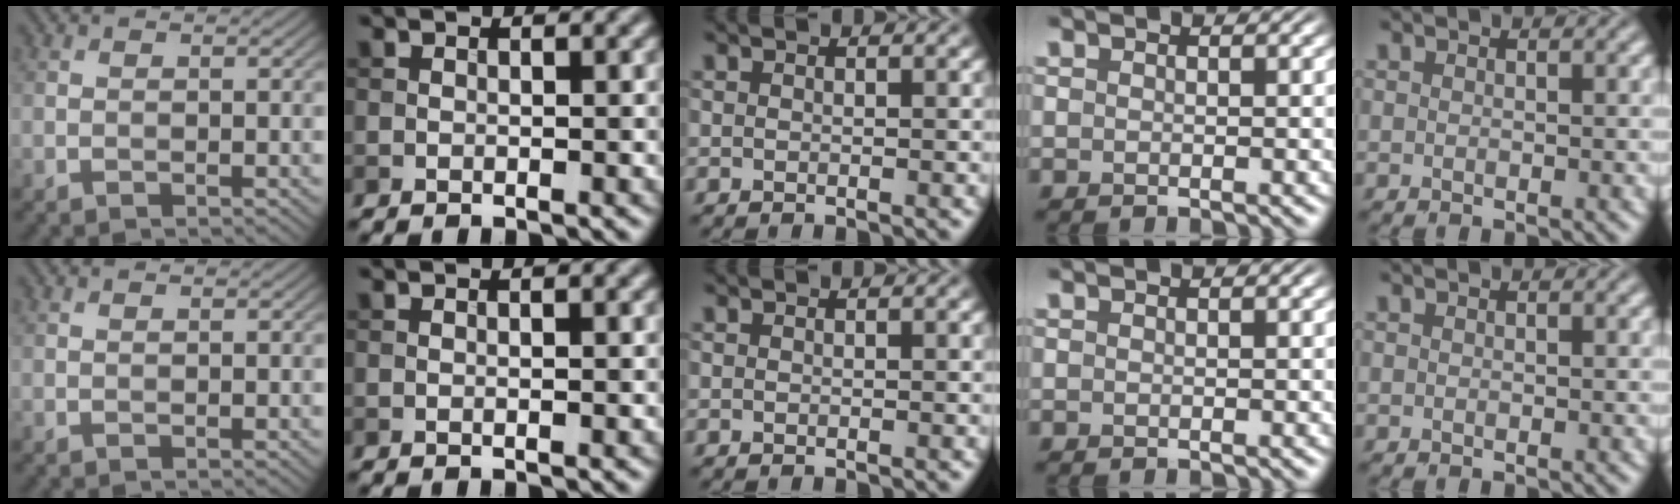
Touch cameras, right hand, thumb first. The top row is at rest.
{"index": {"total": 0.5, "force": [0.0, 0.1, 0.5], "torque": [-0.009, -0.001, 0.000]}}